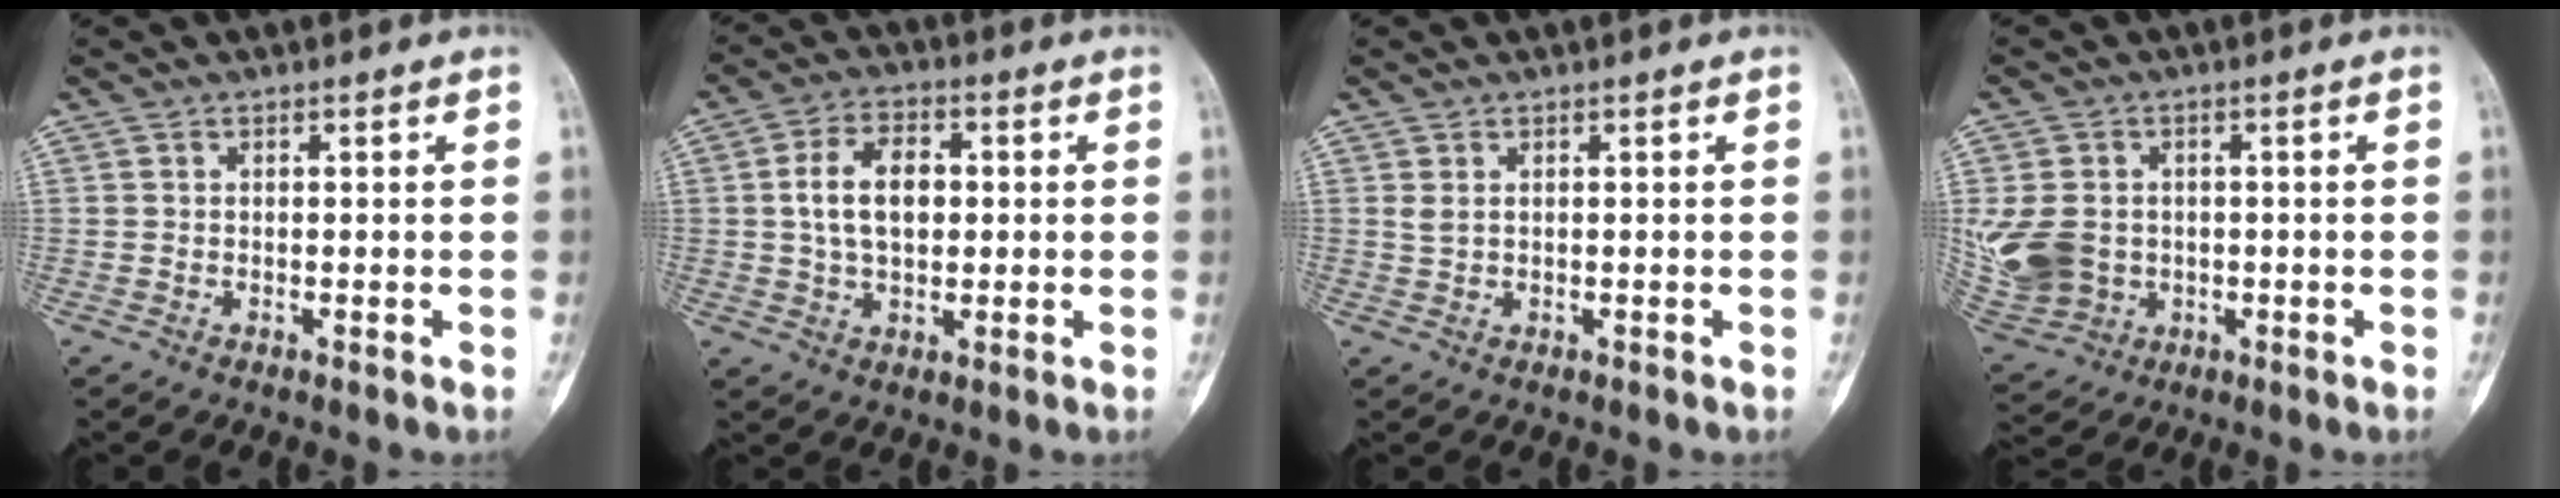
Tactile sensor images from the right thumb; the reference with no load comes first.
{"total": 9.0, "force": [0.9, 5.7, 7.0], "torque": [-0.110, 0.008, 0.015]}
{"total": 1.0, "force": [0.4, 0.5, 0.8], "torque": [-0.019, 0.002, 0.013]}
{"total": 11.5, "force": [-0.2, 9.4, 6.5], "torque": [-0.138, 0.003, 0.014]}